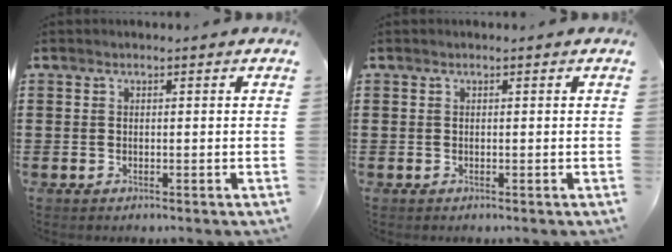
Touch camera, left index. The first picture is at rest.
{"total": 0.0}